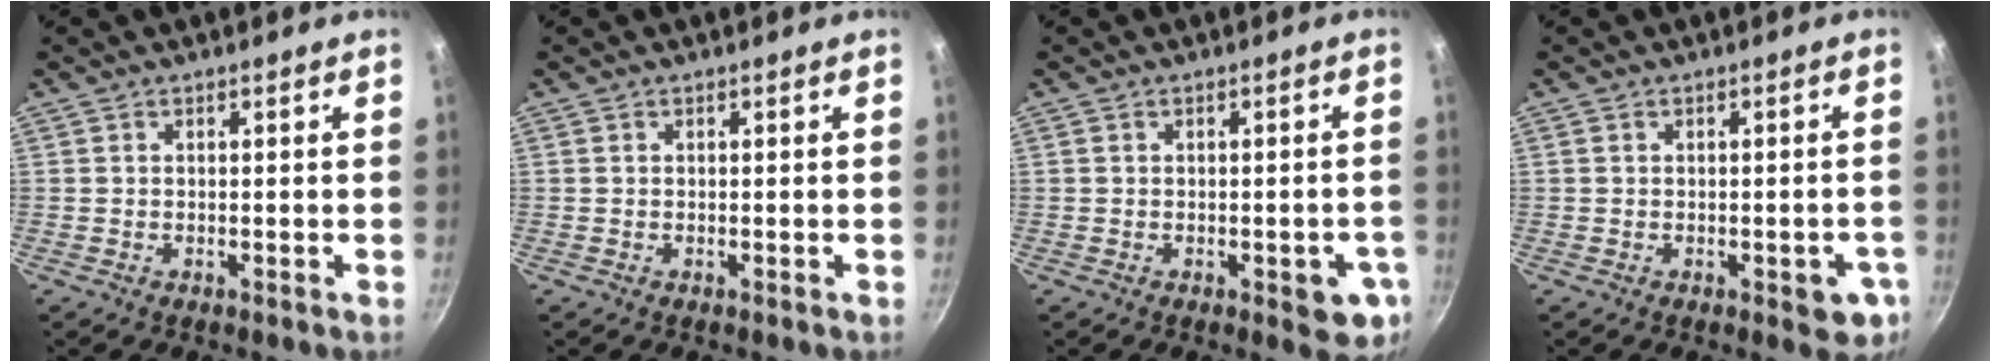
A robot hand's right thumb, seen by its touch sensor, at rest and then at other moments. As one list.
[{"total": 0.0}, {"total": 6.5, "force": [-2.0, 2.8, 5.6], "torque": [-0.042, 0.004, -0.022]}, {"total": 5.5, "force": [-1.7, 2.6, 4.5], "torque": [-0.029, 0.007, -0.019]}]